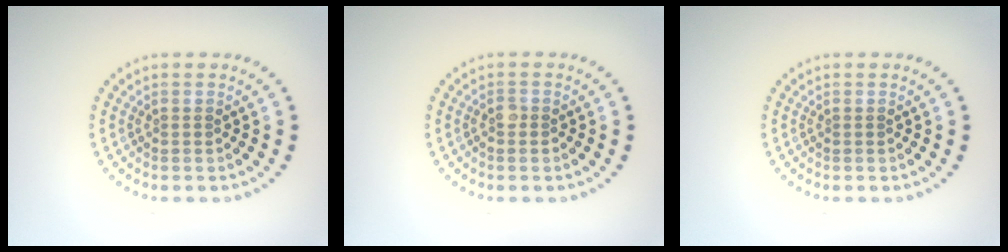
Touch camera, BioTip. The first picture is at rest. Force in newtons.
{"total": 0.9, "press": 0.8, "slide": 0.5}
{"total": 0.0}